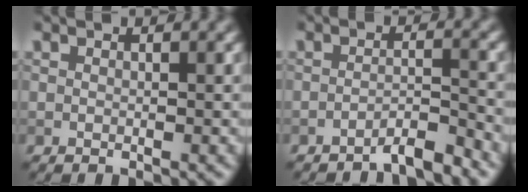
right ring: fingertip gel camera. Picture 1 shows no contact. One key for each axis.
{"total": 2.8, "fx": -2.5, "fy": 0.2, "fz": 1.3, "tx": -0.015, "ty": 0.008, "tz": -0.049}